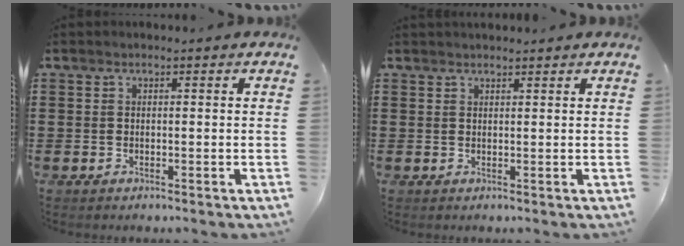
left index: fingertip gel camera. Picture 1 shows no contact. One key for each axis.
{"total": 1.1, "fx": 1.1, "fy": 0.1, "fz": 0.1, "tx": -0.005, "ty": -0.001, "tz": 0.021}